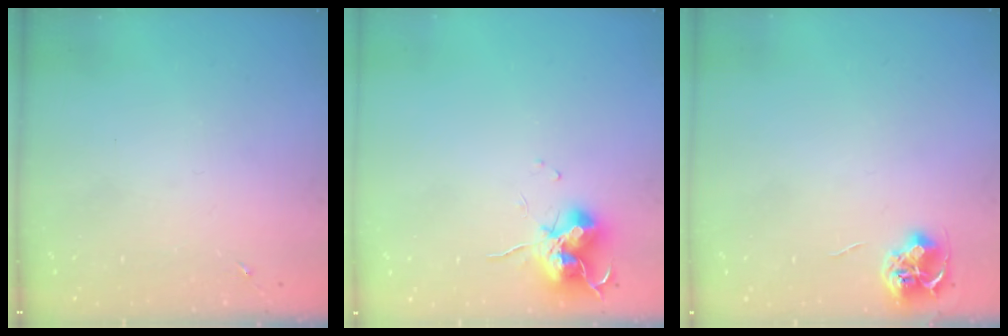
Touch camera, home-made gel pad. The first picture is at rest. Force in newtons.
{"total": 12.2, "press": 12.1, "slide": 1.3}
{"total": 7.1, "press": 7.1, "slide": 0.4}